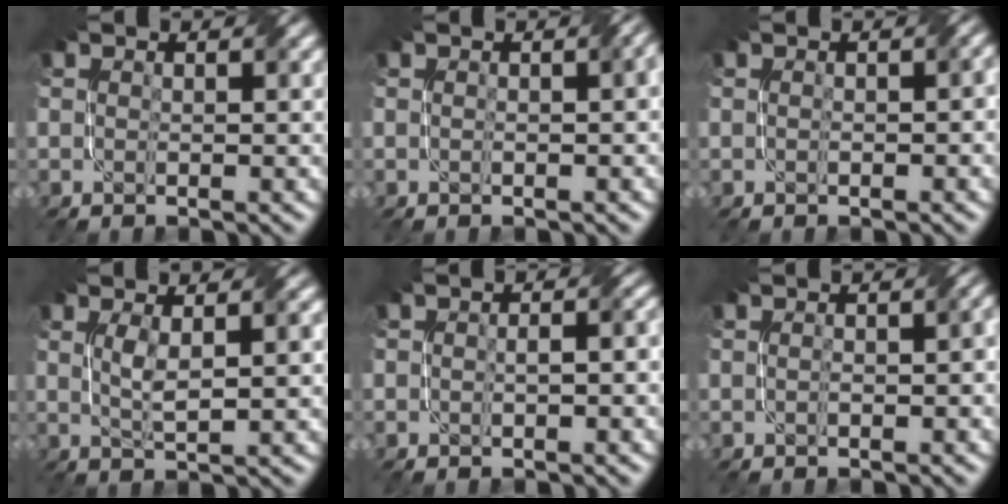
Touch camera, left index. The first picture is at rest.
{"total": 1.8, "force": [0.2, 0.6, 1.7], "torque": [-0.015, 0.003, 0.001]}
{"total": 1.2, "force": [0.0, 0.5, 1.1], "torque": [-0.017, 0.000, 0.001]}
{"total": 2.5, "force": [0.6, 0.5, 2.4], "torque": [-0.049, 0.000, 0.014]}
{"total": 2.6, "force": [-0.1, 1.4, 2.2], "torque": [-0.019, 0.007, -0.009]}
{"total": 1.9, "force": [-0.4, 0.7, 1.7], "torque": [-0.021, 0.001, -0.004]}